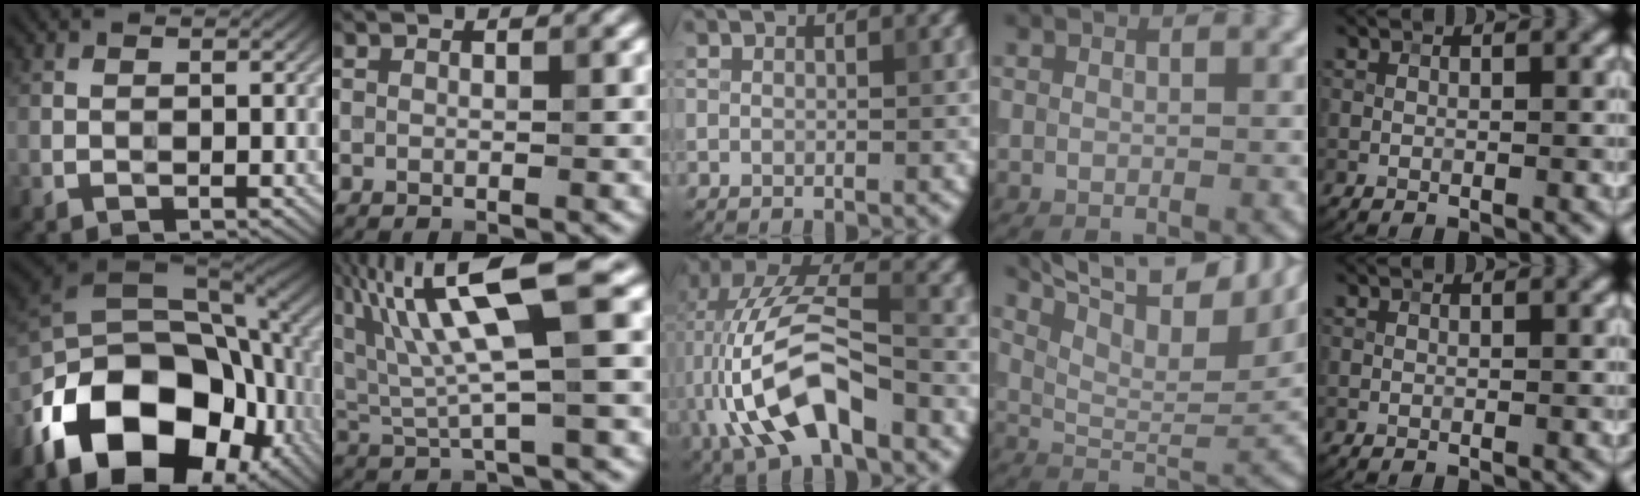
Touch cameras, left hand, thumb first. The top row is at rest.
{"thumb": {"total": 21.1, "force": [-7.1, 13.4, 14.7], "torque": [-0.292, -0.033, -0.110]}, "index": {"total": 11.6, "force": [4.0, 2.7, 10.5], "torque": [-0.210, 0.017, 0.076]}, "middle": {"total": 10.3, "force": [-3.2, 4.4, 8.7], "torque": [-0.175, 0.017, -0.065]}, "ring": {"total": 11.7, "force": [8.2, 3.6, 7.5], "torque": [-0.132, 0.018, 0.126]}}